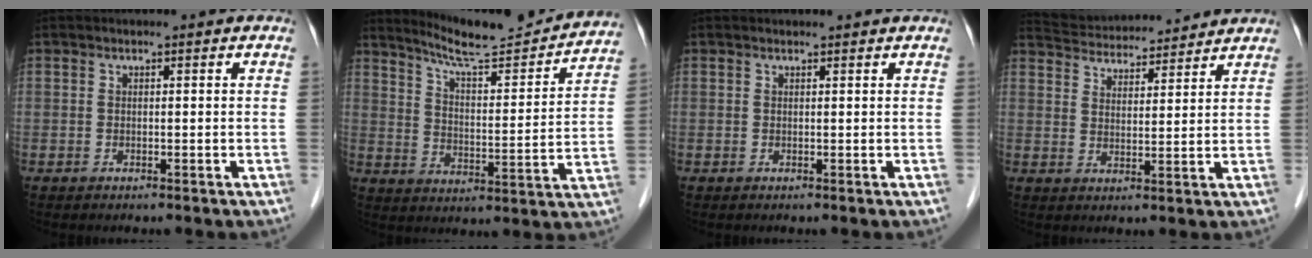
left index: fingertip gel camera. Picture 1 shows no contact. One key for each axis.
{"total": 16.2, "fx": 15.4, "fy": 0.2, "fz": 5.1, "tx": -0.086, "ty": -0.025, "tz": 0.220}
{"total": 1.8, "fx": 1.8, "fy": 0.0, "fz": 0.3, "tx": -0.008, "ty": 0.008, "tz": 0.022}
{"total": 13.1, "fx": 12.6, "fy": 1.8, "fz": 3.2, "tx": -0.061, "ty": 0.030, "tz": 0.195}